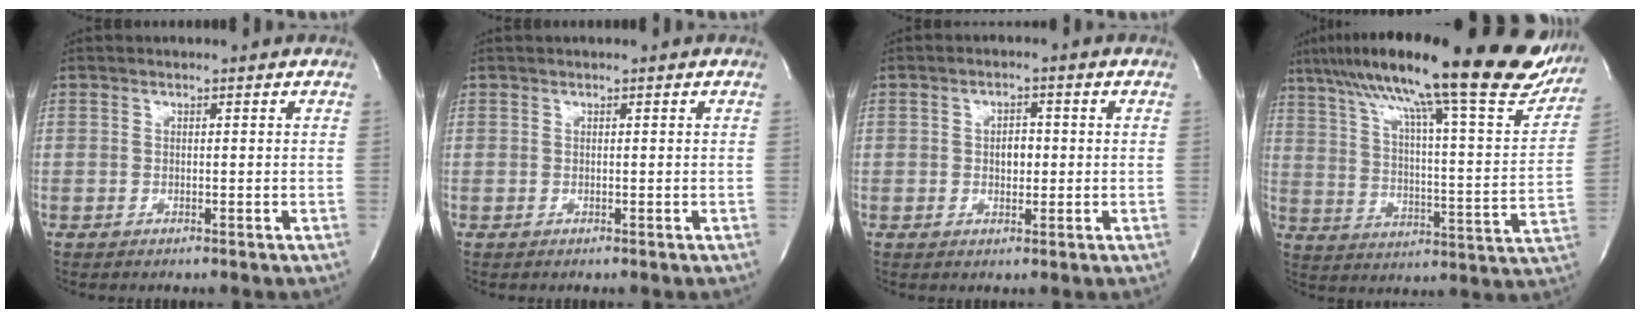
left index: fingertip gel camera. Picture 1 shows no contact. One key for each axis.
{"total": 0.0}
{"total": 3.0, "fx": 0.0, "fy": 1.8, "fz": 2.4, "tx": -0.035, "ty": 0.005, "tz": 0.001}
{"total": 30.3, "fx": 23.4, "fy": 3.7, "fz": 18.9, "tx": -0.291, "ty": 0.000, "tz": 0.319}